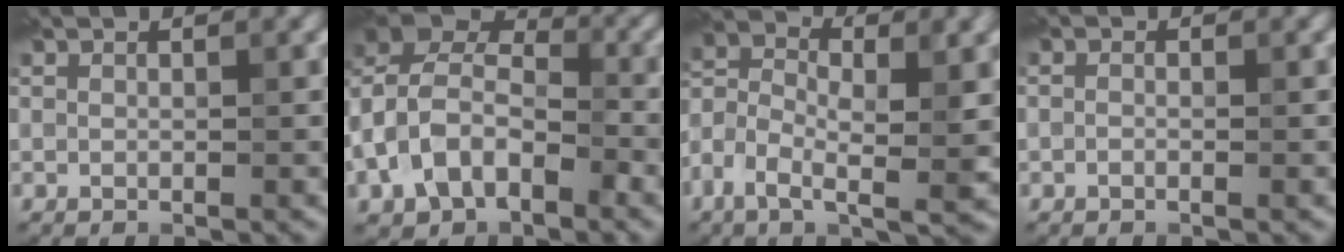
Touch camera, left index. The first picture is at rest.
{"total": 8.7, "force": [-2.5, 5.8, 5.9], "torque": [-0.118, 0.009, -0.064]}
{"total": 8.8, "force": [-2.1, 3.7, 7.7], "torque": [-0.154, -0.003, -0.049]}
{"total": 0.6, "force": [-0.1, 0.3, 0.5], "torque": [0.000, -0.004, -0.012]}